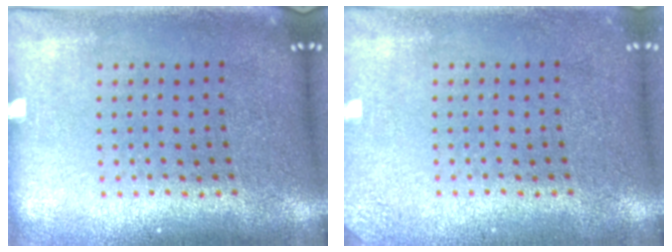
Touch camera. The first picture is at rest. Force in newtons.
{"total": 1.4, "press": 1.4, "slide": 0.1}